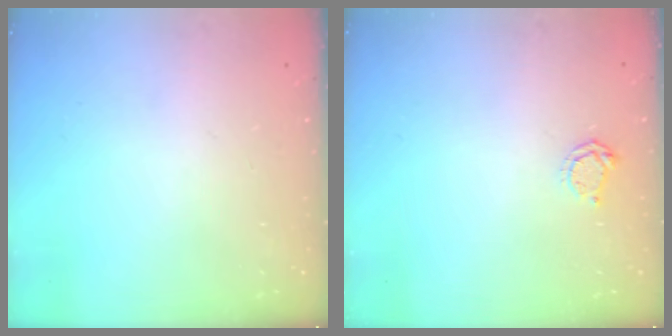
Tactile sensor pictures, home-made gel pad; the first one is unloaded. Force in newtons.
{"total": 4.4, "press": 4.3, "slide": 0.5}